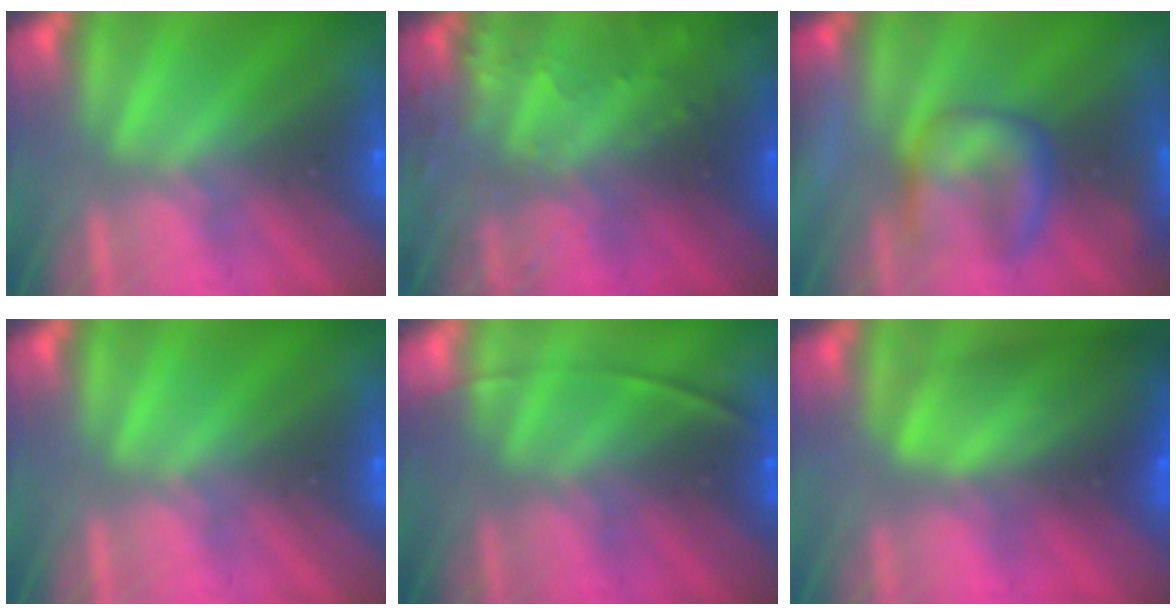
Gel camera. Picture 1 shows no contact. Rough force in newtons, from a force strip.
{"total": 7.9}
{"total": 8.0}
{"total": 0.0}
{"total": 1.8}
{"total": 7.3}